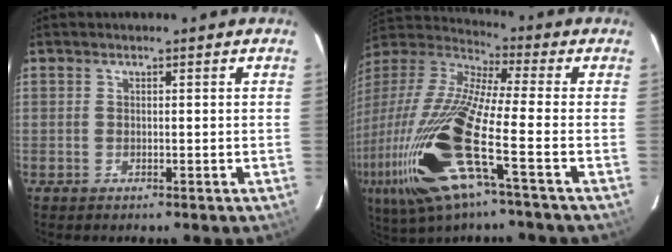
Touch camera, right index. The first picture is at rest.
{"total": 26.2, "force": [-9.7, 4.6, 23.9], "torque": [-0.478, -0.064, -0.191]}